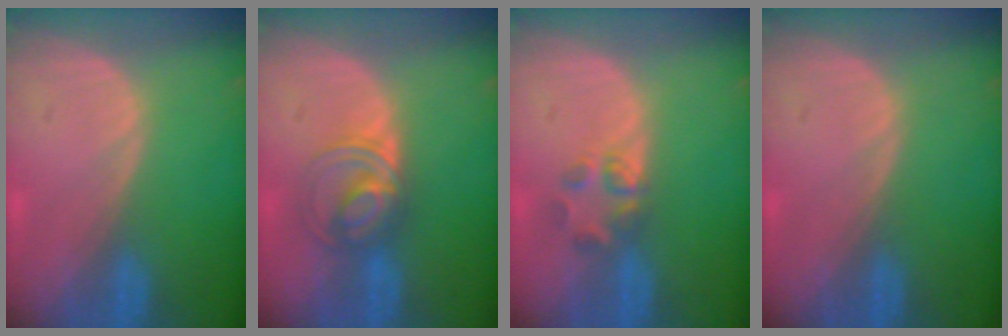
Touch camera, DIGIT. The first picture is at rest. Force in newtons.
{"total": 5.5, "press": 5.5, "slide": 0.6}
{"total": 3.1, "press": 3.0, "slide": 0.8}
{"total": 0.0}